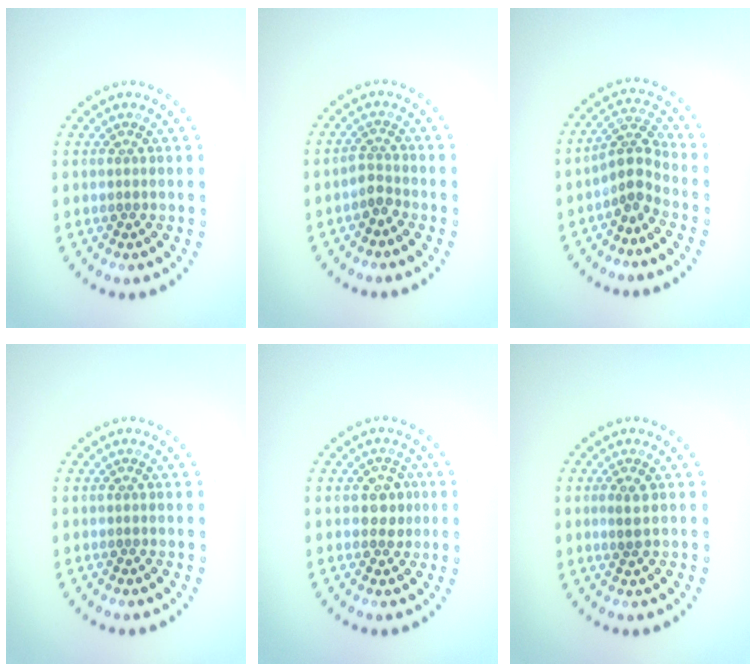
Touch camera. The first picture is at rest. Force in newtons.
{"total": 1.5, "press": 1.0, "slide": 1.1}
{"total": 2.9, "press": 2.1, "slide": 2.0}
{"total": 0.0}
{"total": 1.9, "press": 1.8, "slide": 0.7}
{"total": 1.2, "press": 1.0, "slide": 0.7}